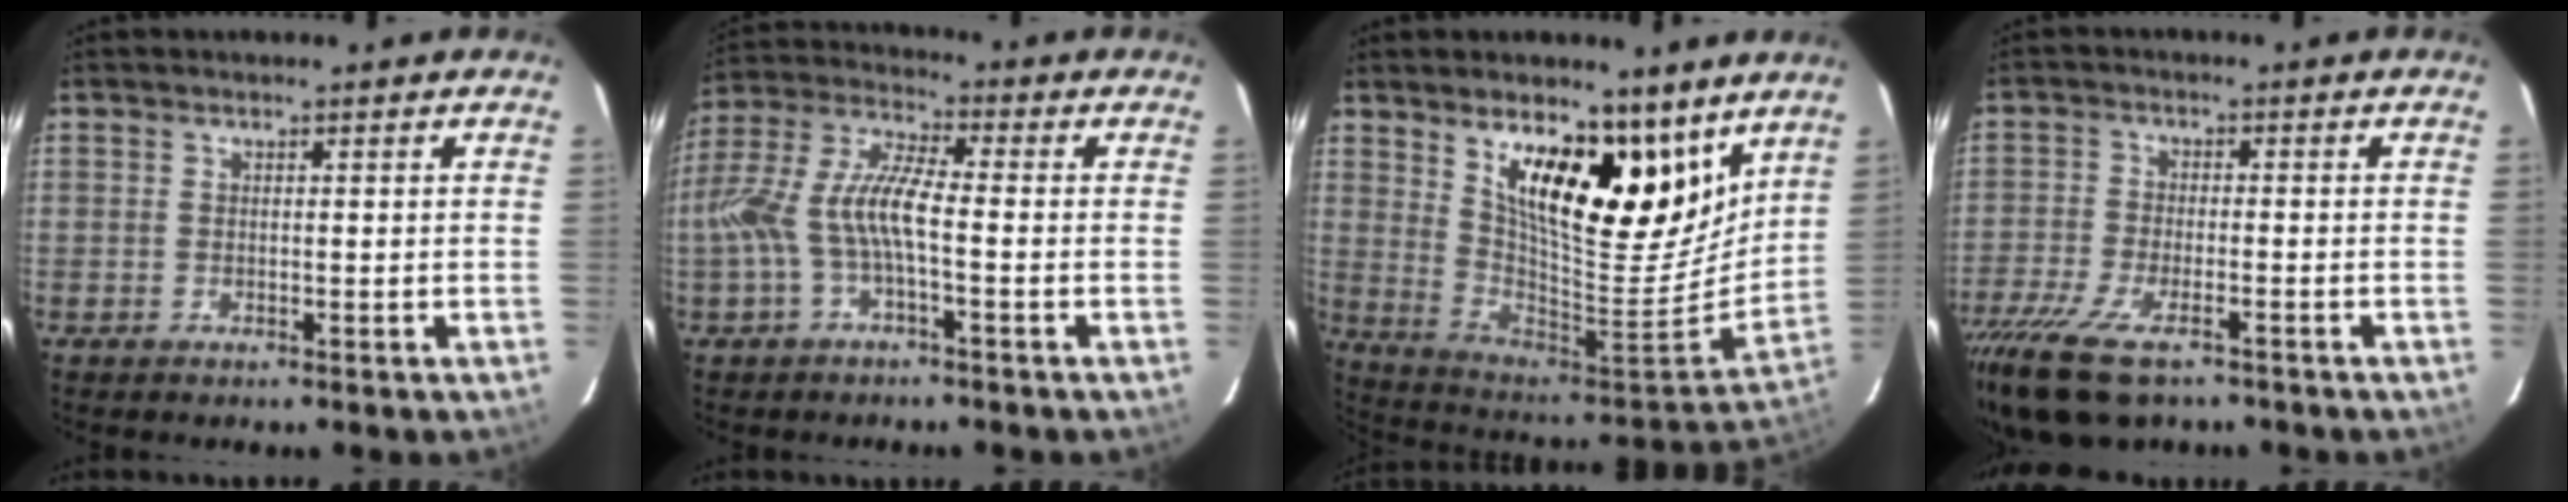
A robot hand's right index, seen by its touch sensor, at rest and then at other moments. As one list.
[{"total": 10.3, "force": [-2.5, 2.5, 9.7], "torque": [-0.214, 0.008, -0.047]}, {"total": 22.0, "force": [13.7, 8.4, 15.0], "torque": [-0.240, -0.022, 0.244]}, {"total": 14.1, "force": [-10.0, 5.3, 8.5], "torque": [-0.206, -0.047, -0.184]}]